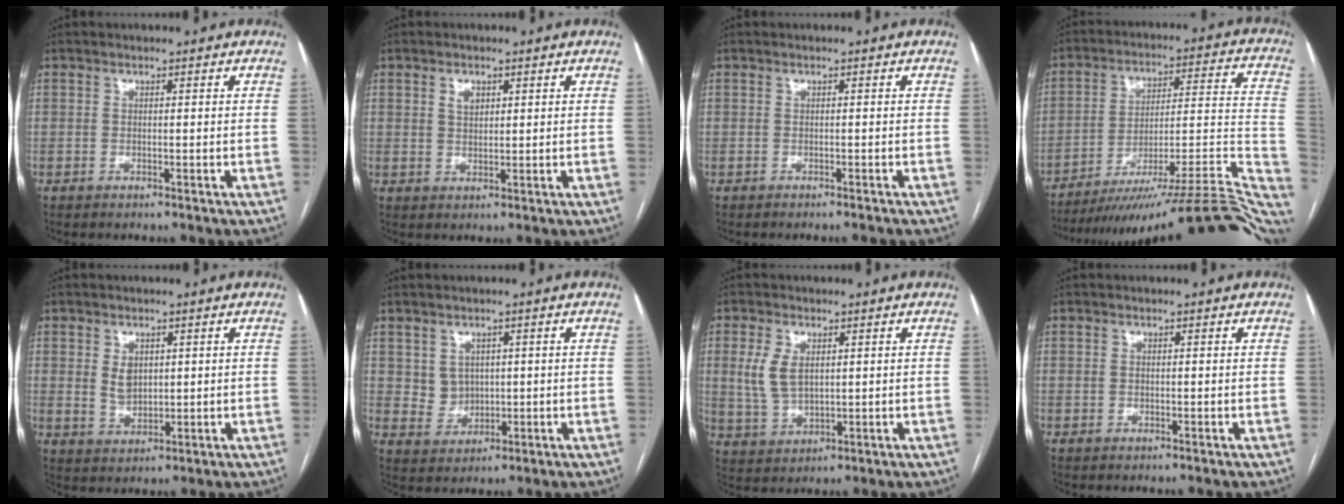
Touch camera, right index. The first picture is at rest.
{"total": 2.2, "force": [1.0, 1.3, 1.5], "torque": [-0.027, 0.003, 0.020]}
{"total": 1.4, "force": [-1.3, -0.1, 0.4], "torque": [-0.004, -0.002, -0.016]}
{"total": 31.1, "force": [-26.3, 2.2, 16.5], "torque": [-0.123, -0.006, -0.361]}
{"total": 3.7, "force": [1.0, 2.6, 2.3], "torque": [-0.047, 0.001, 0.029]}
{"total": 3.9, "force": [1.1, 3.6, 1.1], "torque": [-0.019, 0.009, 0.027]}
{"total": 5.8, "force": [1.5, 3.4, 4.4], "torque": [-0.103, 0.007, 0.038]}
{"total": 0.0}